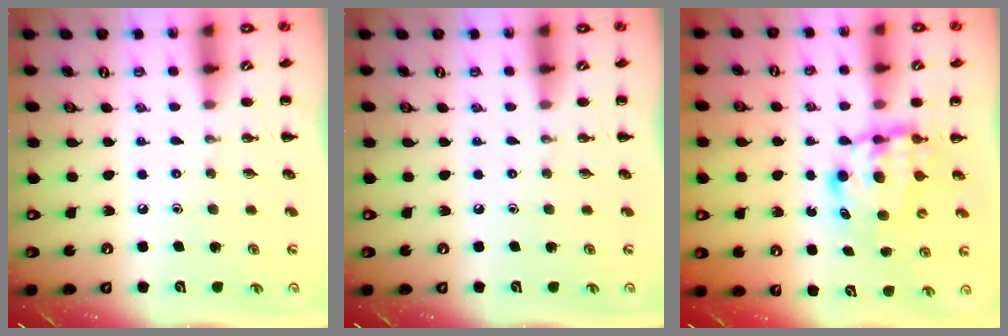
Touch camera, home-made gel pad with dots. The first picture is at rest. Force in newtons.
{"total": 0.0}
{"total": 5.6, "press": 5.6, "slide": 0.5}